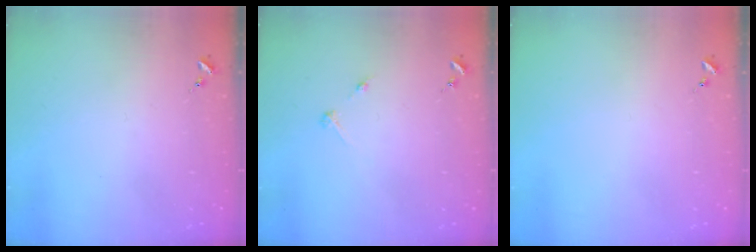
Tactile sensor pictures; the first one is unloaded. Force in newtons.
{"total": 2.7, "press": 2.7, "slide": 0.3}
{"total": 0.0}